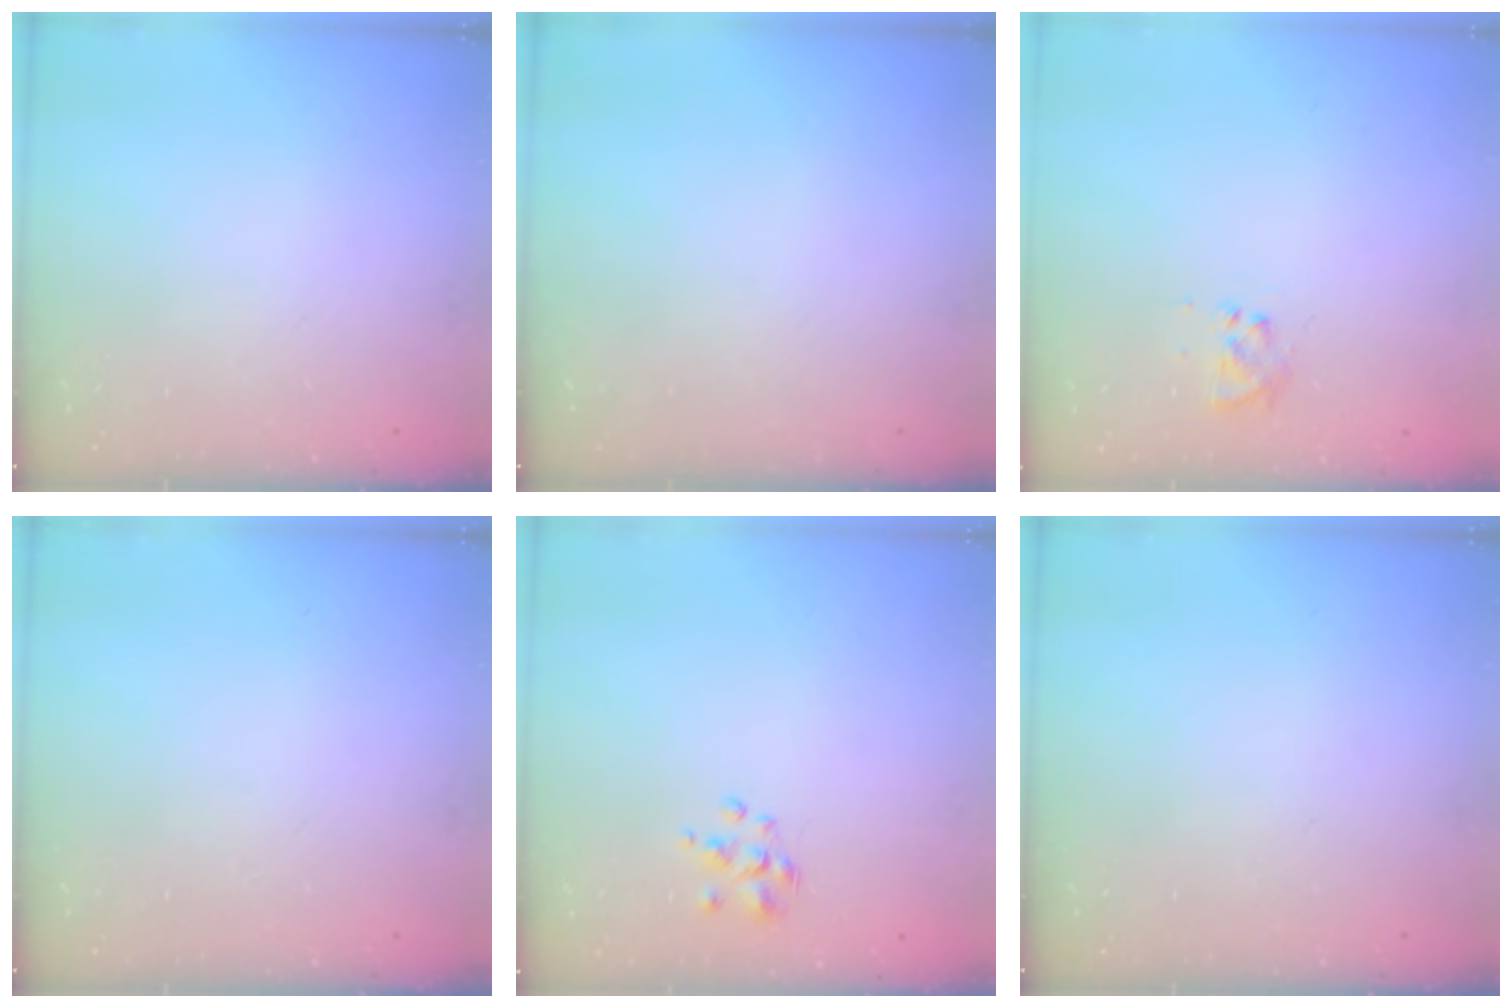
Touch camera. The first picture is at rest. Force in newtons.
{"total": 0.0}
{"total": 4.1, "press": 4.0, "slide": 0.7}
{"total": 0.0}
{"total": 1.9, "press": 1.7, "slide": 0.7}
{"total": 0.0}